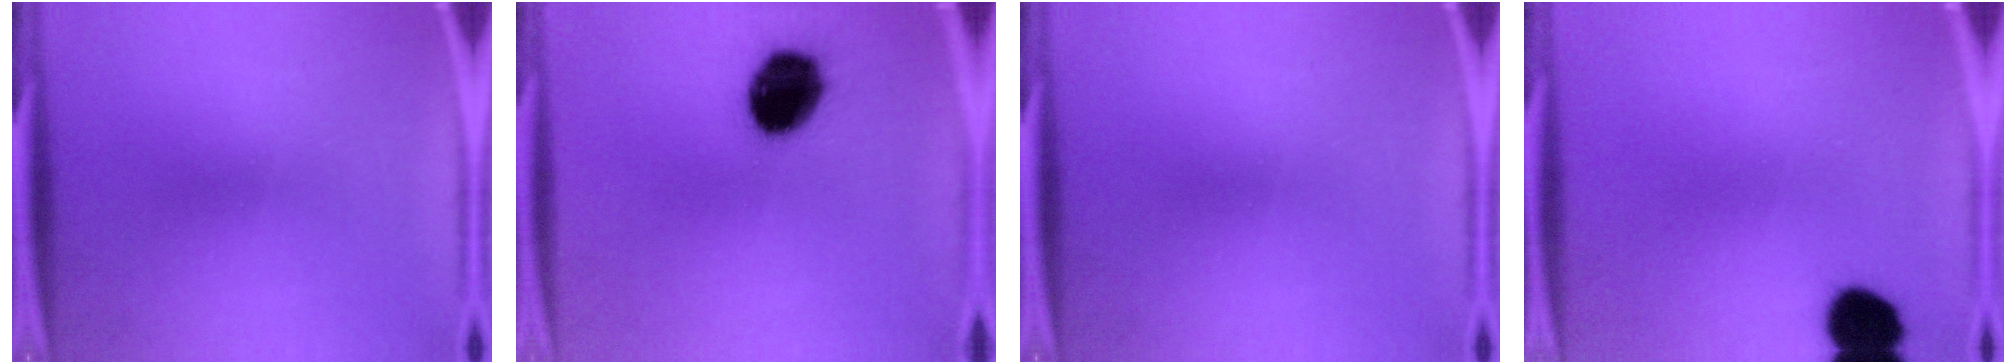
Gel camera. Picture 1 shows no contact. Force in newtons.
{"total": 16.6}
{"total": 0.0}
{"total": 9.8}